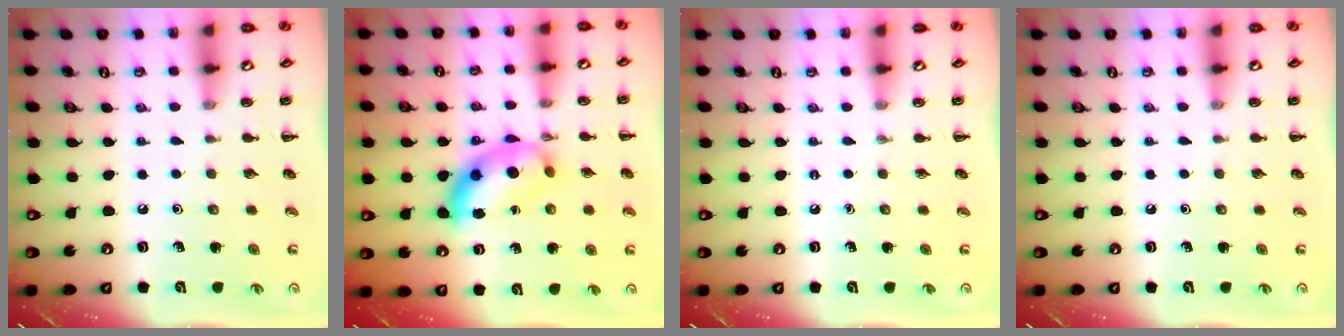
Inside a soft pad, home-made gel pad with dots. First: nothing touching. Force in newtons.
{"total": 11.1, "press": 11.1, "slide": 0.4}
{"total": 0.0}
{"total": 0.0}